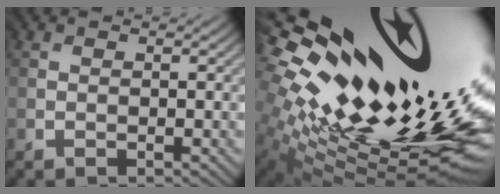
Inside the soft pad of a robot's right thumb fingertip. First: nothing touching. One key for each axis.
{"total": 18.5, "fx": 3.3, "fy": 7.6, "fz": 16.5, "tx": -0.286, "ty": -0.005, "tz": 0.078}